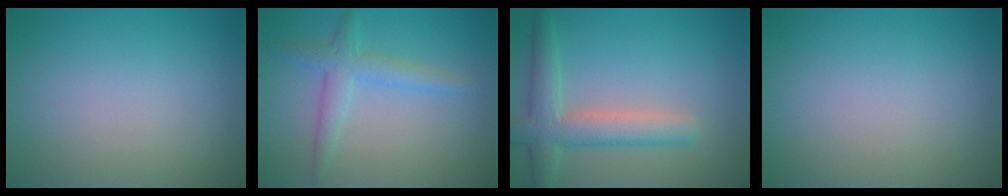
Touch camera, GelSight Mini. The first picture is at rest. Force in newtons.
{"total": 2.9, "press": 2.9, "slide": 0.1}
{"total": 4.5, "press": 4.5, "slide": 0.3}
{"total": 0.0}